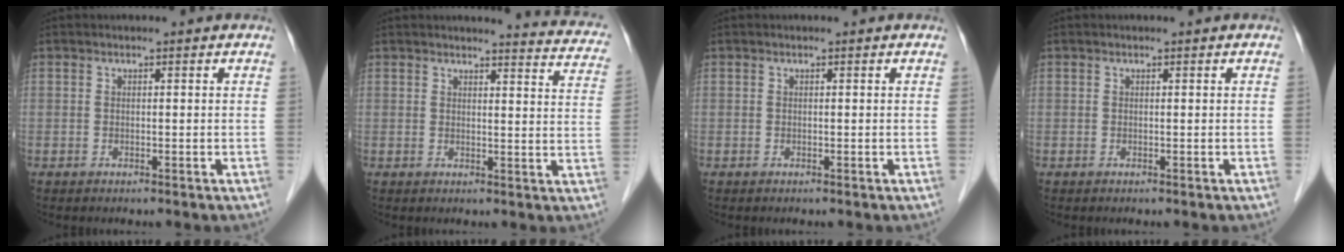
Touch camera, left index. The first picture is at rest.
{"total": 9.9, "force": [9.7, 0.6, 1.8], "torque": [-0.004, -0.058, 0.079]}
{"total": 0.0}
{"total": 0.0}